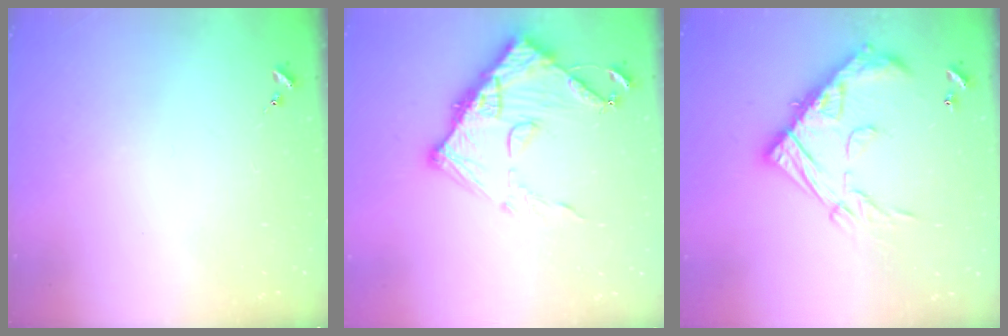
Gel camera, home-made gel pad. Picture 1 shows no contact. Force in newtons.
{"total": 14.5, "press": 14.5, "slide": 1.4}
{"total": 21.7, "press": 21.6, "slide": 1.9}